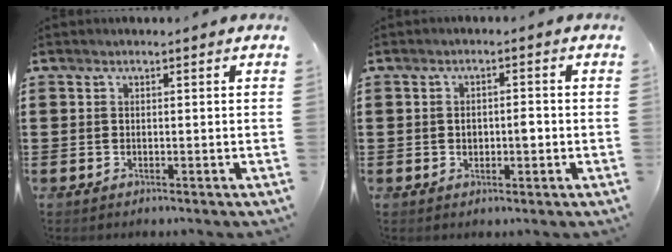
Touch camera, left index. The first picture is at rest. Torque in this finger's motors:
{"motor_torque": [0.06, 0.08, 0.19, 0.03]}